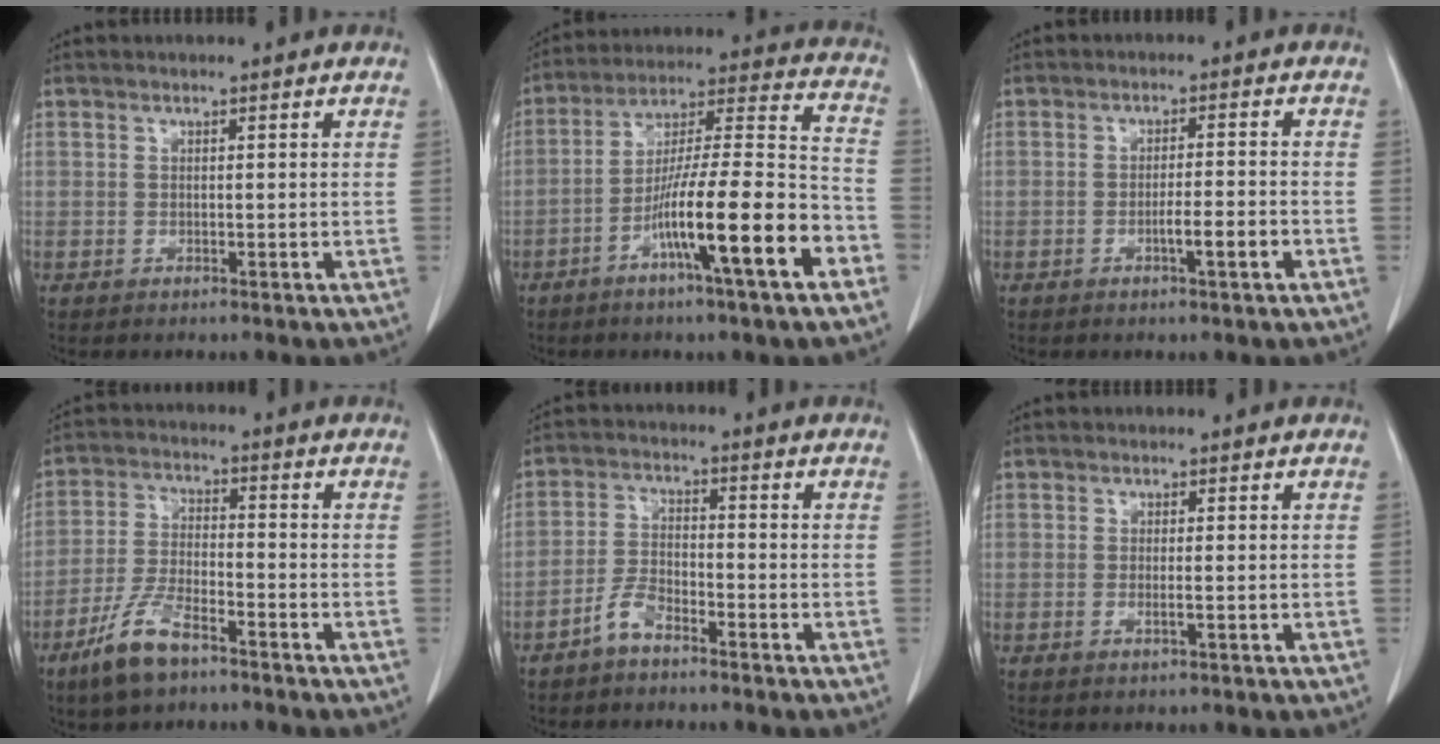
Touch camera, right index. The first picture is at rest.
{"total": 17.2, "force": [-7.7, 0.6, 15.4], "torque": [-0.255, -0.002, -0.129]}
{"total": 3.6, "force": [-1.5, 0.1, 3.2], "torque": [-0.049, 0.000, -0.024]}
{"total": 8.3, "force": [-5.7, 2.3, 5.5], "torque": [-0.122, -0.011, -0.111]}
{"total": 4.0, "force": [-3.2, 1.2, 2.1], "torque": [-0.047, 0.004, -0.064]}
{"total": 1.0, "force": [-0.2, -0.1, 1.0], "torque": [-0.018, -0.002, -0.001]}